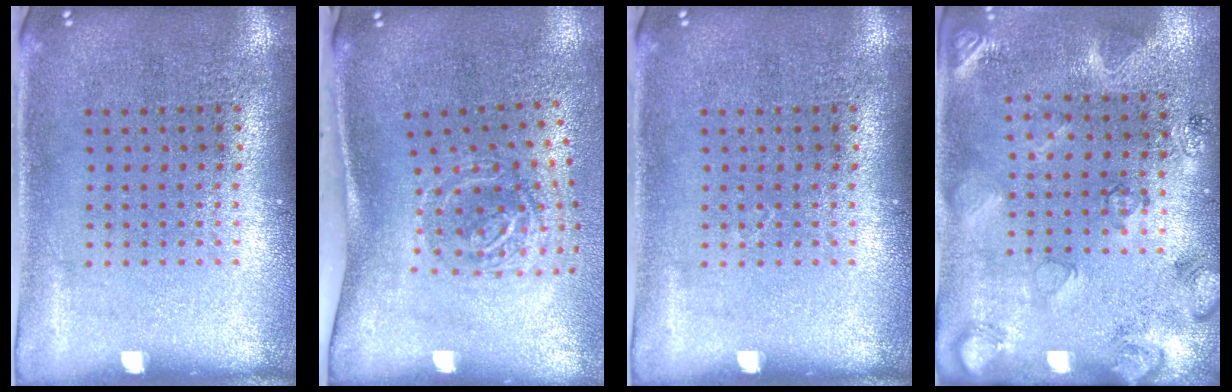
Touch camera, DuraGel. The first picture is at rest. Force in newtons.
{"total": 2.0, "press": 1.3, "slide": 1.6}
{"total": 0.0}
{"total": 2.1, "press": 1.8, "slide": 1.2}